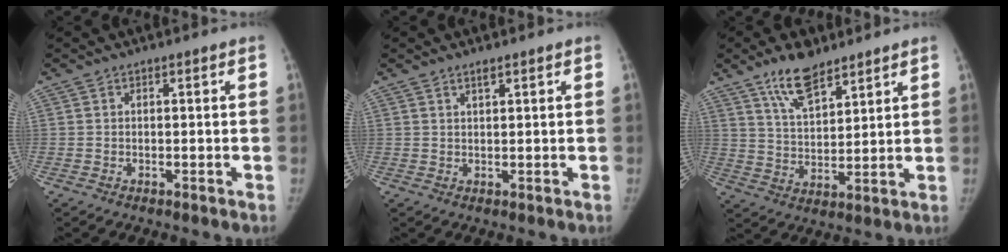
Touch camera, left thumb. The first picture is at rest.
{"total": 1.4, "force": [1.0, 0.3, 0.8], "torque": [-0.011, -0.007, 0.020]}
{"total": 9.9, "force": [7.2, 4.0, 5.5], "torque": [-0.080, -0.044, 0.135]}